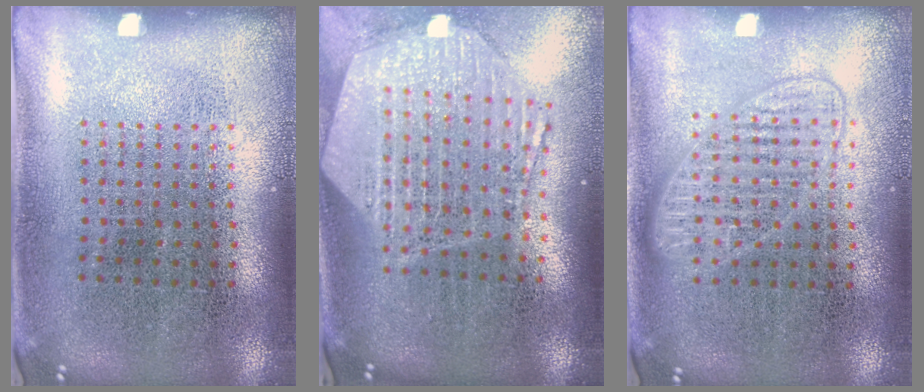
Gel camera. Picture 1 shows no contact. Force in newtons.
{"total": 2.9, "press": 2.4, "slide": 1.7}
{"total": 1.4, "press": 1.4, "slide": 0.3}